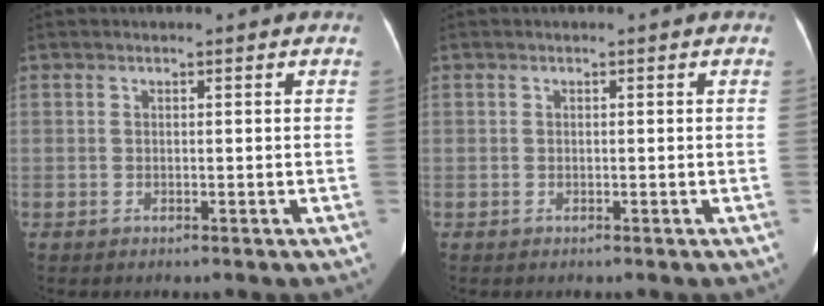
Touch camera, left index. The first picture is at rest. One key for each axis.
{"total": 0.0}